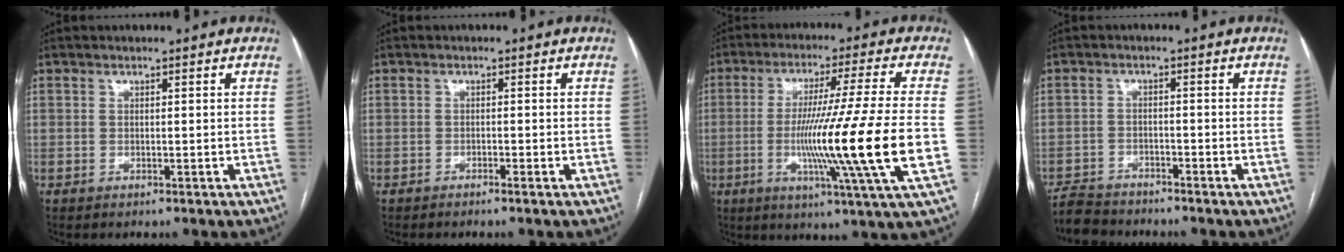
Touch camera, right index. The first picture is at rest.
{"total": 0.9, "force": [-0.7, -0.1, 0.5], "torque": [-0.011, 0.001, -0.013]}
{"total": 18.1, "force": [-3.1, -2.6, 17.6], "torque": [-0.295, -0.027, -0.061]}
{"total": 4.8, "force": [-4.6, 1.2, 0.2], "torque": [-0.002, -0.013, -0.087]}